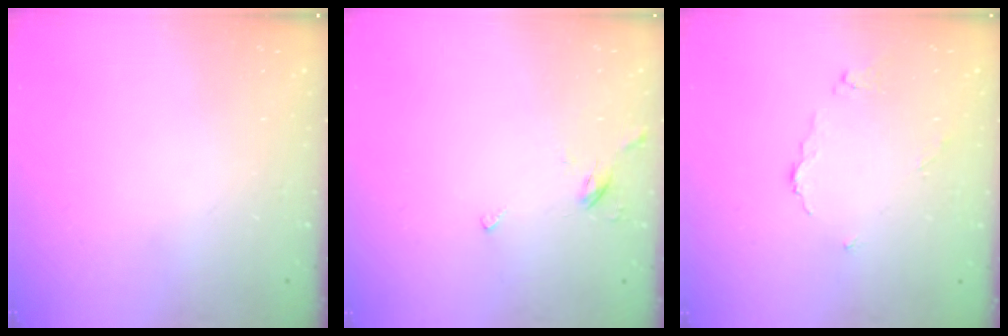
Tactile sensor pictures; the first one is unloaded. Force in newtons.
{"total": 2.7, "press": 2.6, "slide": 0.7}
{"total": 4.2, "press": 4.1, "slide": 0.5}